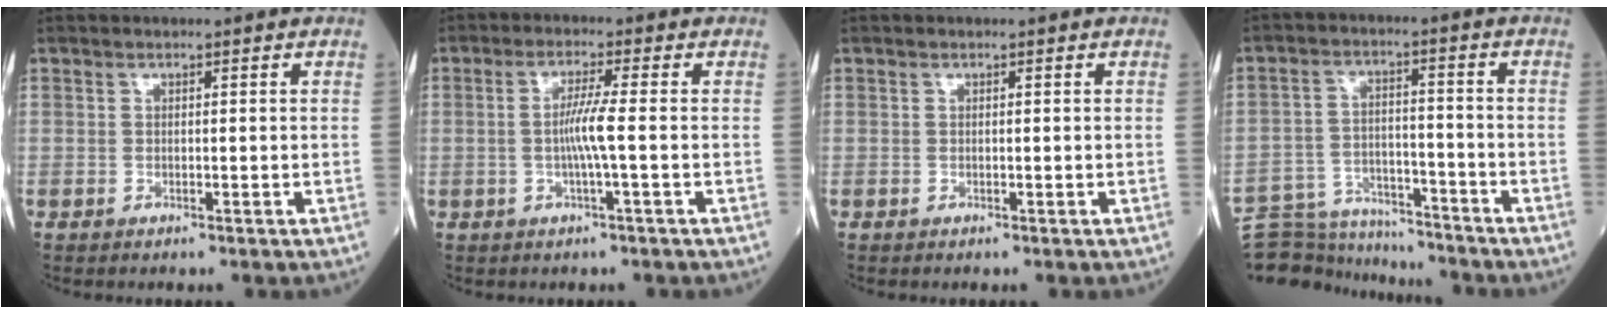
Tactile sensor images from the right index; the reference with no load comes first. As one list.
[{"total": 4.2, "force": [-0.6, -0.7, 4.1], "torque": [-0.083, 0.000, -0.012]}, {"total": 0.0}, {"total": 12.1, "force": [-11.8, 2.5, 1.0], "torque": [-0.015, 0.025, -0.187]}]